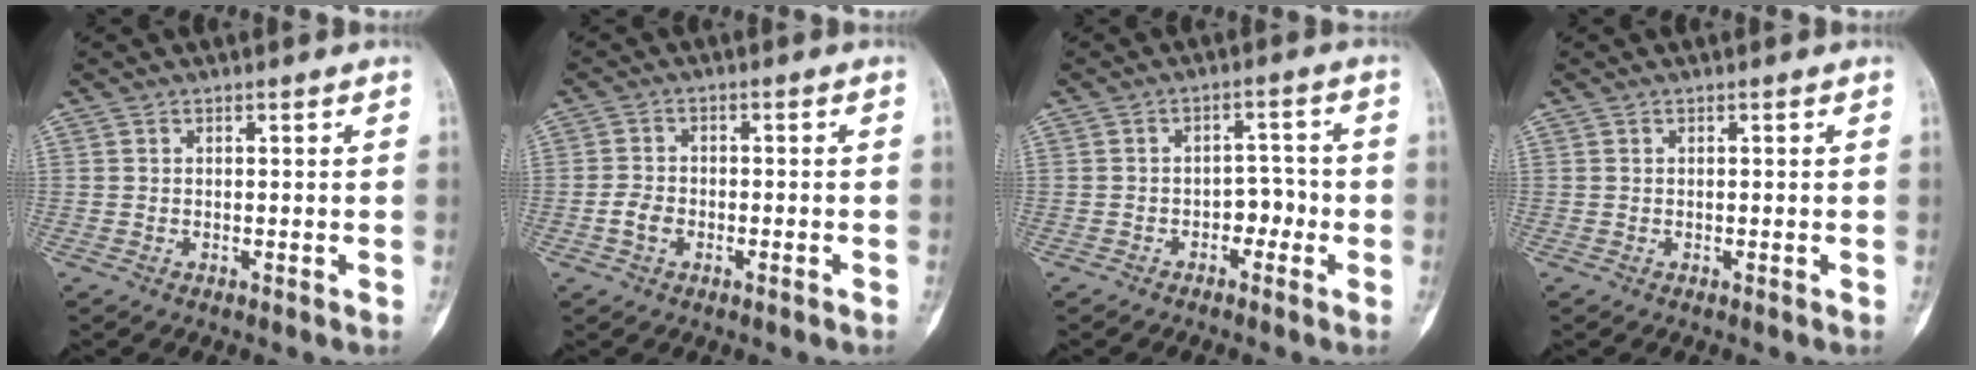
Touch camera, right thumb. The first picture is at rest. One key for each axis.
{"total": 3.2, "fx": -1.3, "fy": 2.0, "fz": 2.0, "tx": -0.038, "ty": 0.012, "tz": -0.028}
{"total": 4.2, "fx": -1.7, "fy": 2.9, "fz": 2.5, "tx": -0.015, "ty": 0.024, "tz": -0.032}
{"total": 0.0}